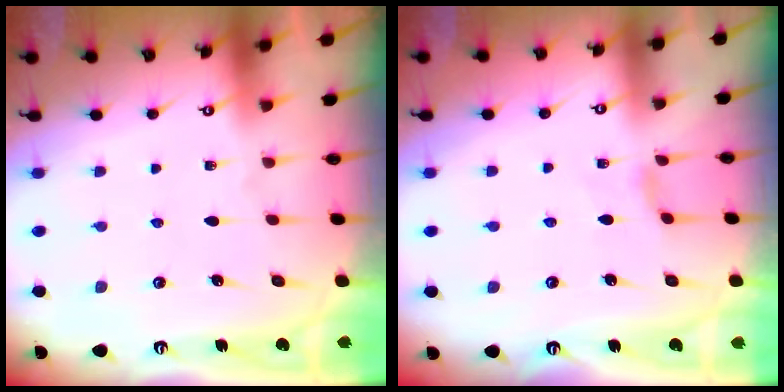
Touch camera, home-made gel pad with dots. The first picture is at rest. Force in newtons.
{"total": 1.9, "press": 1.9, "slide": 0.4}